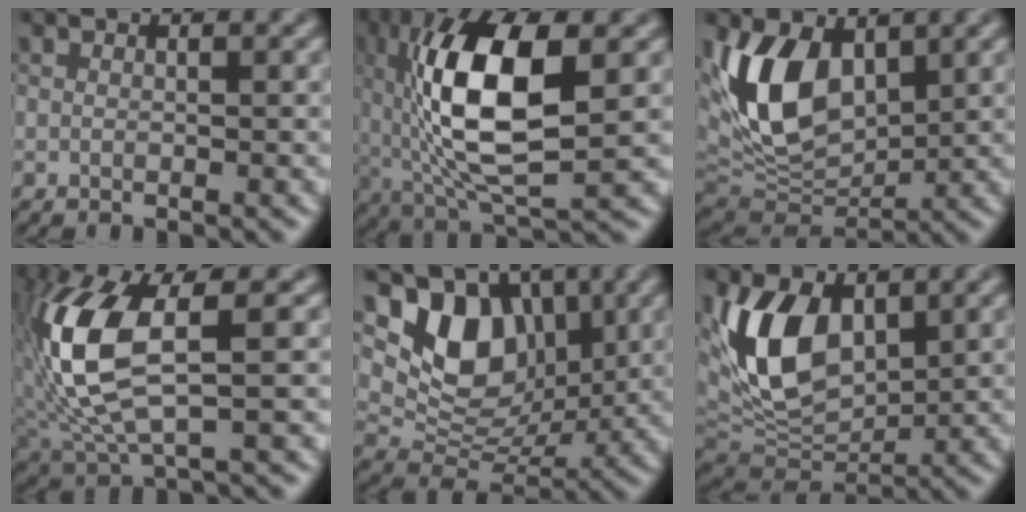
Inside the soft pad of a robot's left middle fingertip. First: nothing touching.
{"total": 10.8, "force": [0.7, 4.3, 9.9], "torque": [-0.189, 0.011, 0.019]}
{"total": 8.5, "force": [1.8, 5.4, 6.4], "torque": [-0.150, -0.009, 0.039]}
{"total": 8.4, "force": [0.5, 2.9, 7.8], "torque": [-0.190, 0.005, 0.023]}
{"total": 6.6, "force": [2.0, 5.0, 3.9], "torque": [-0.068, -0.011, 0.047]}
{"total": 8.5, "force": [1.7, 5.4, 6.3], "torque": [-0.151, -0.009, 0.039]}